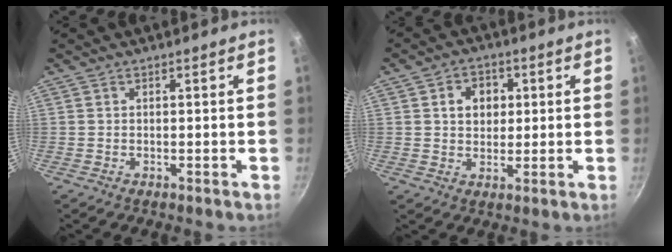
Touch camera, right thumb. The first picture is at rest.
{"total": 6.1, "force": [1.4, 5.0, 3.3], "torque": [-0.027, 0.005, 0.019]}